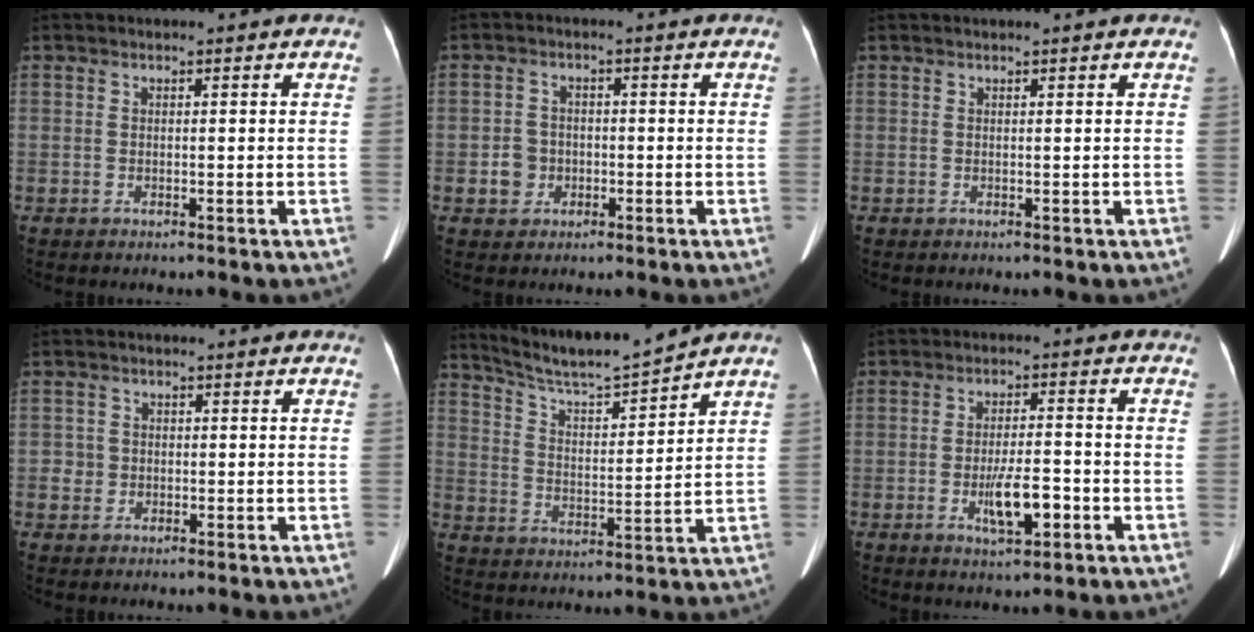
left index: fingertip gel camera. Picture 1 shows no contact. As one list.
[{"total": 3.3, "force": [-1.0, 3.0, 0.9], "torque": [-0.017, 0.008, -0.013]}, {"total": 0.7, "force": [0.6, -0.1, 0.2], "torque": [-0.007, 0.013, 0.015]}, {"total": 1.7, "force": [-0.3, 1.7, 0.0], "torque": [0.004, 0.004, -0.006]}, {"total": 10.1, "force": [9.6, -1.3, 2.8], "torque": [-0.058, -0.007, 0.176]}, {"total": 5.8, "force": [-2.2, 1.6, 5.1], "torque": [-0.094, -0.004, -0.036]}]